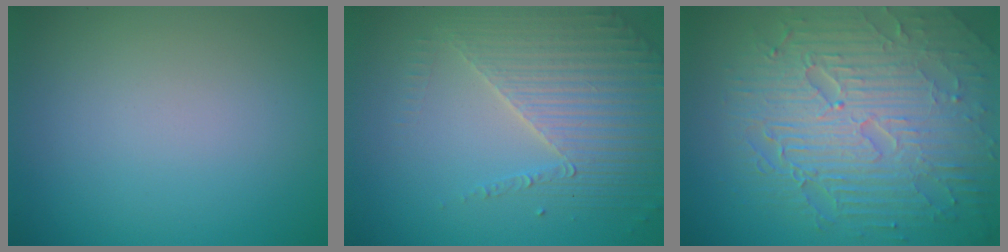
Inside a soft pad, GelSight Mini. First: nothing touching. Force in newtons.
{"total": 3.9, "press": 3.7, "slide": 1.3}
{"total": 10.1, "press": 6.6, "slide": 7.6}